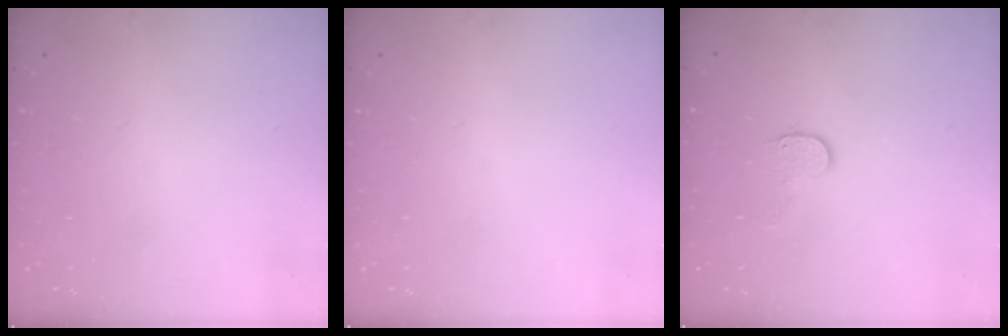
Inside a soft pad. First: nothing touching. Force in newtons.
{"total": 0.0}
{"total": 5.5, "press": 5.5, "slide": 0.6}